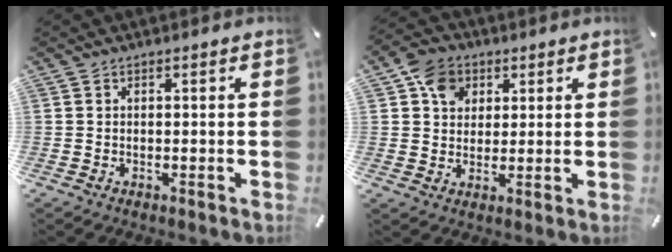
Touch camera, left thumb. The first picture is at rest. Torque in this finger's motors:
{"motor_torque": [0.90, 0.81, 0.45, -0.63, 0.22]}